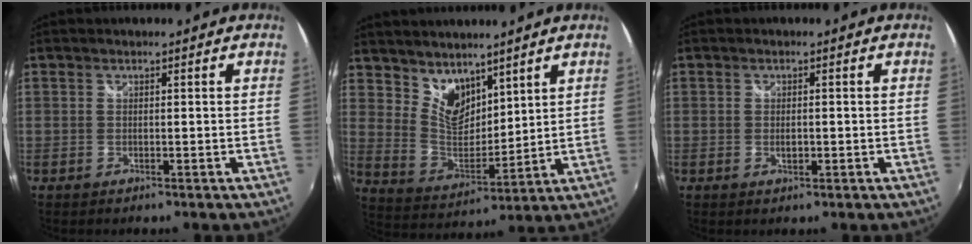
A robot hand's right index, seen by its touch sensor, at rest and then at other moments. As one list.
[{"total": 9.3, "force": [6.9, 5.0, 3.6], "torque": [-0.058, -0.001, 0.141]}, {"total": 1.4, "force": [-0.3, 0.8, 1.1], "torque": [-0.018, 0.000, -0.005]}]